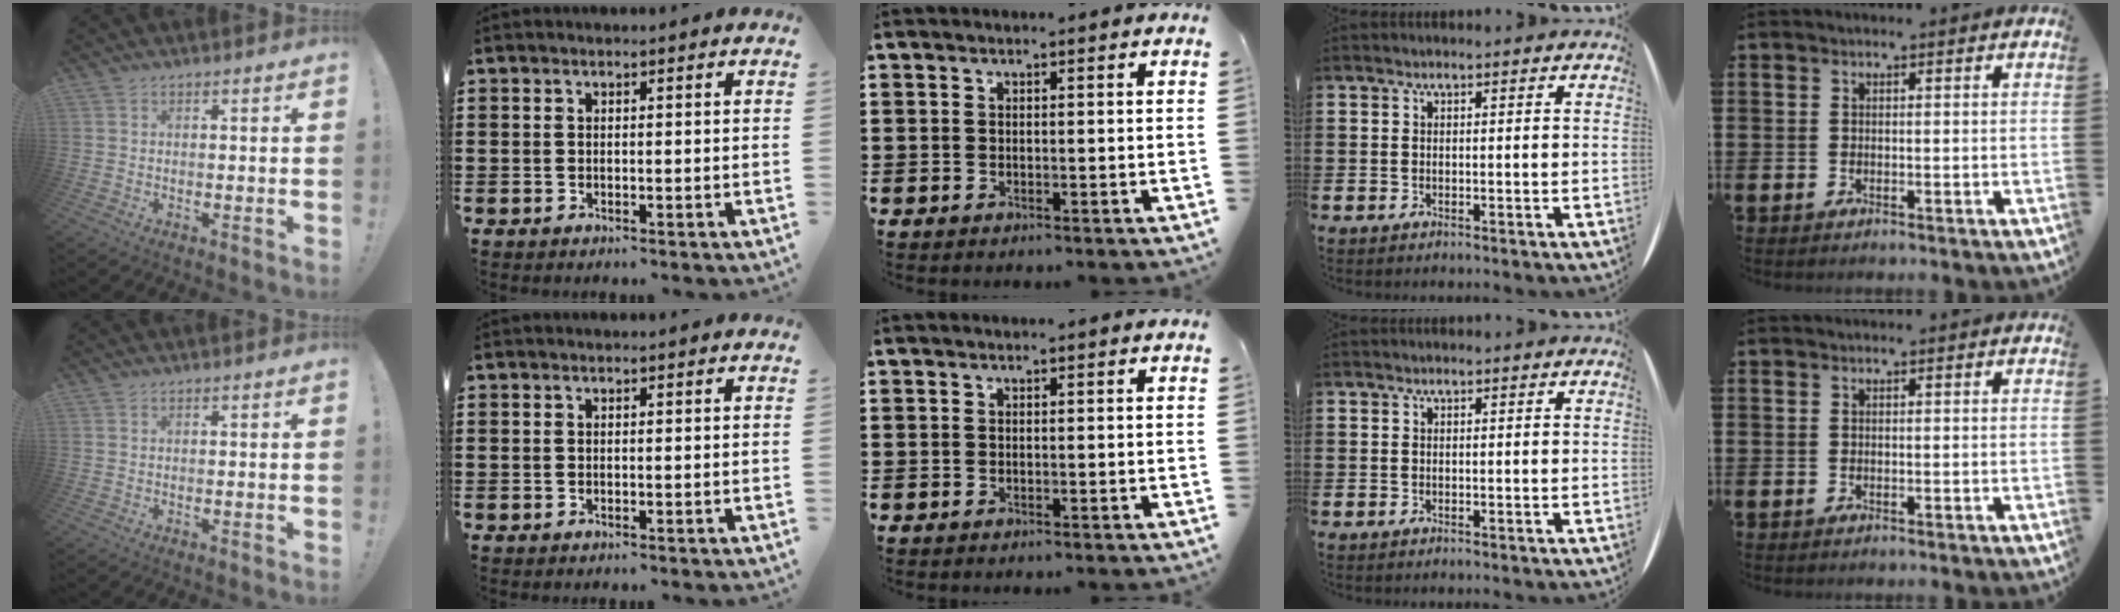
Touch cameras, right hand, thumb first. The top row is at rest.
{}